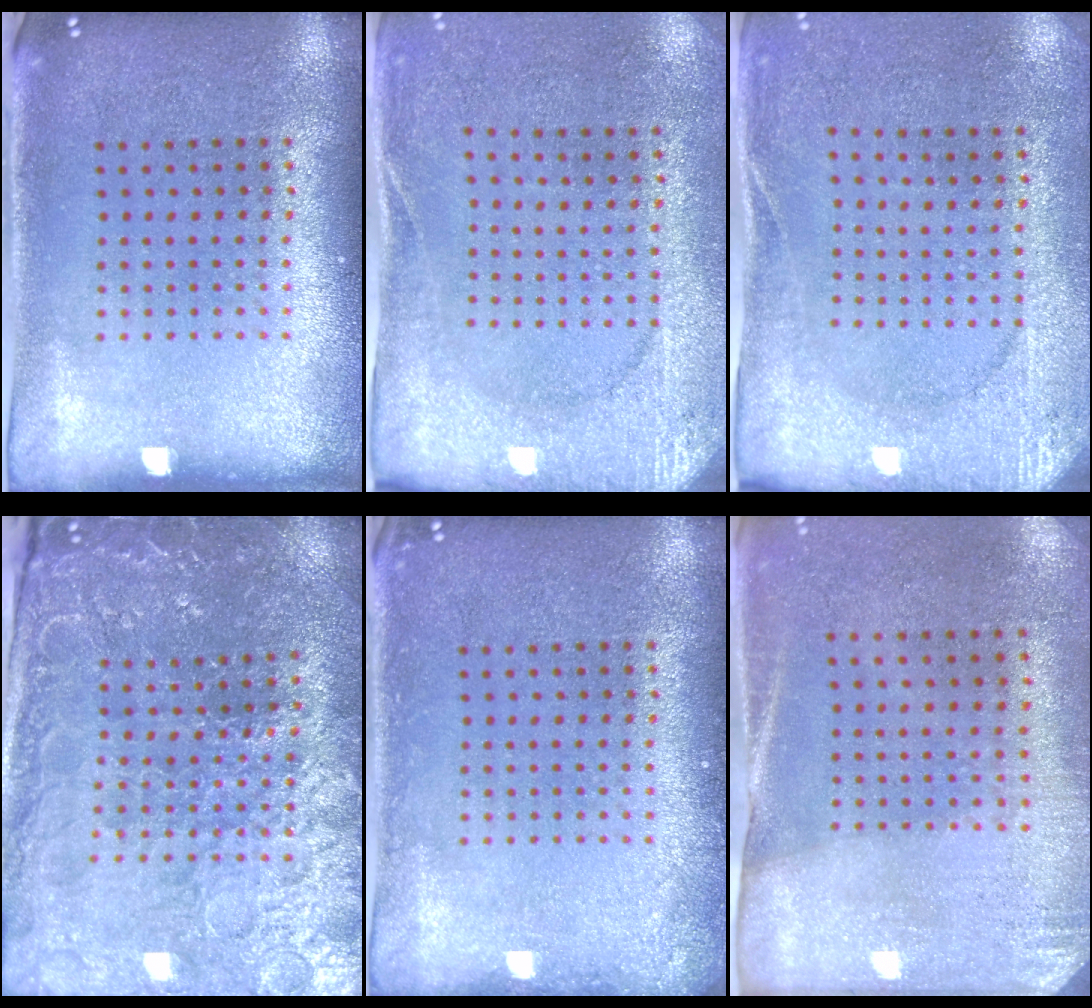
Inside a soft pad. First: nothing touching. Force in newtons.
{"total": 2.6, "press": 2.4, "slide": 1.0}
{"total": 2.6, "press": 2.4, "slide": 1.0}
{"total": 3.6, "press": 3.6, "slide": 0.4}
{"total": 1.1, "press": 1.1, "slide": 0.1}
{"total": 2.7, "press": 2.4, "slide": 1.3}